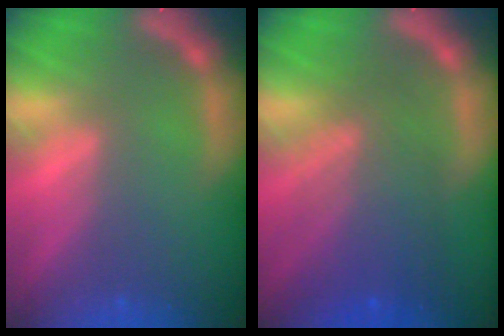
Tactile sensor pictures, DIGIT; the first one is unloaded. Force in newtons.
{"total": 7.0}